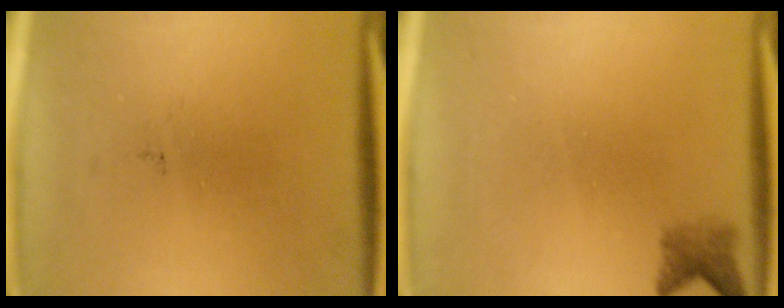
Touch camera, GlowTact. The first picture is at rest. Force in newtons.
{"total": 2.0}